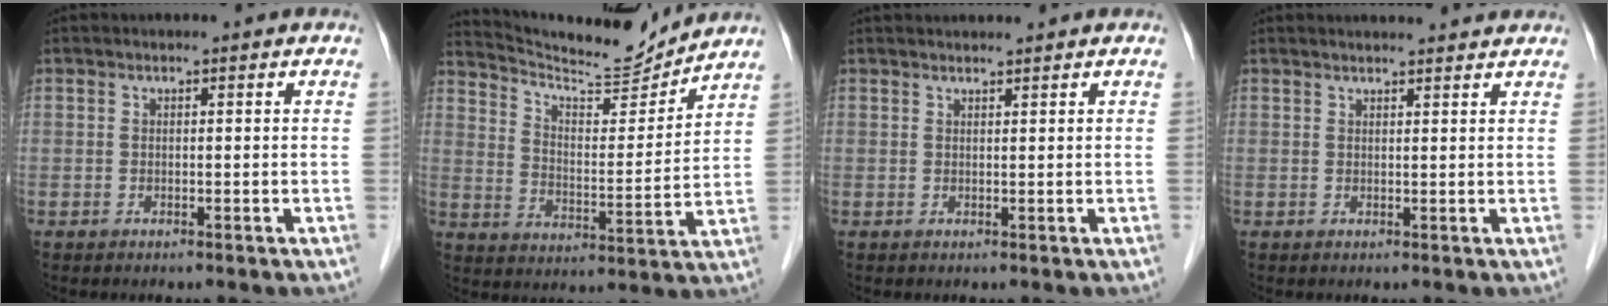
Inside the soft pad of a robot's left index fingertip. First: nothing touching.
{"total": 13.4, "force": [13.1, 0.3, 2.8], "torque": [-0.058, -0.008, 0.213]}
{"total": 2.9, "force": [2.8, 0.1, 0.7], "torque": [-0.006, 0.021, 0.043]}
{"total": 5.6, "force": [5.4, 0.5, 1.3], "torque": [-0.017, 0.018, 0.058]}